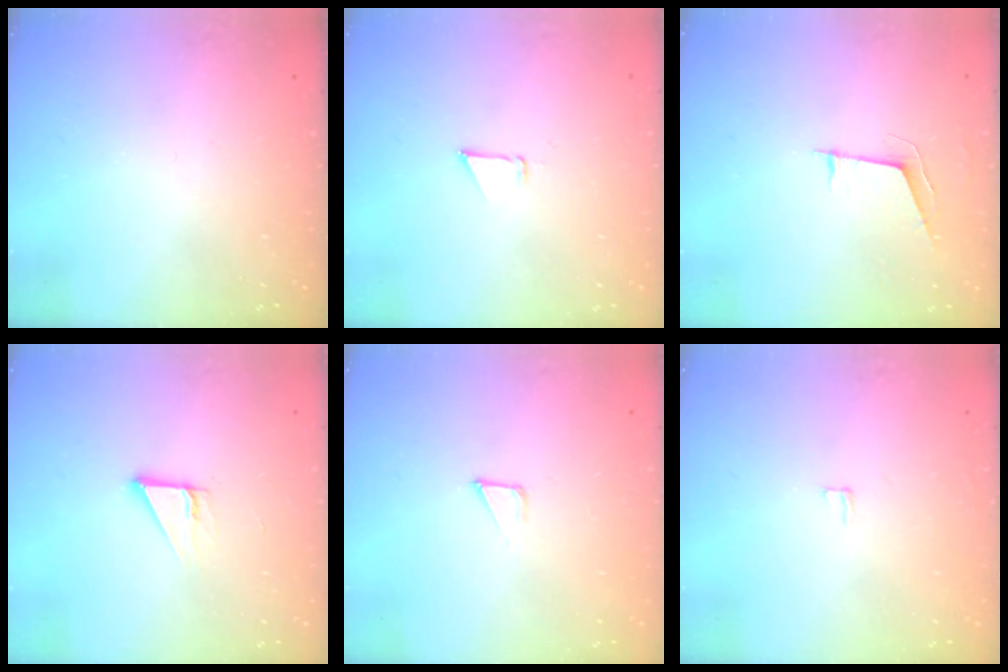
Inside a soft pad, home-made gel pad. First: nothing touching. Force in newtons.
{"total": 0.9, "press": 0.9, "slide": 0.1}
{"total": 5.4, "press": 4.9, "slide": 2.4}
{"total": 3.3, "press": 3.3, "slide": 0.2}
{"total": 1.3, "press": 1.3, "slide": 0.0}
{"total": 2.0, "press": 2.0, "slide": 0.2}